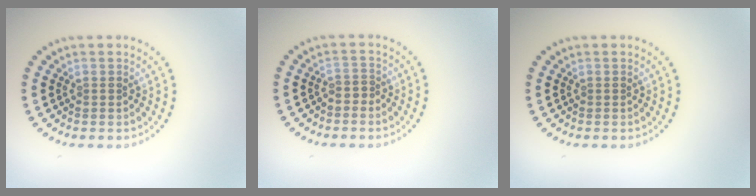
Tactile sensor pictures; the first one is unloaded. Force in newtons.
{"total": 0.8, "press": 0.5, "slide": 0.6}
{"total": 0.0}